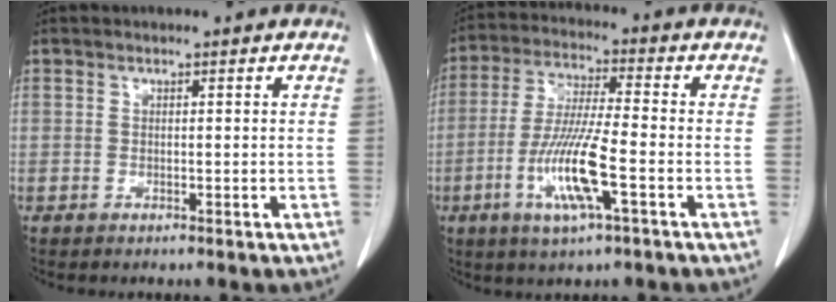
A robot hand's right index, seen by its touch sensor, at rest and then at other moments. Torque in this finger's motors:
{"motor_torque": [1.82, -0.32, 0.95, 0.21]}